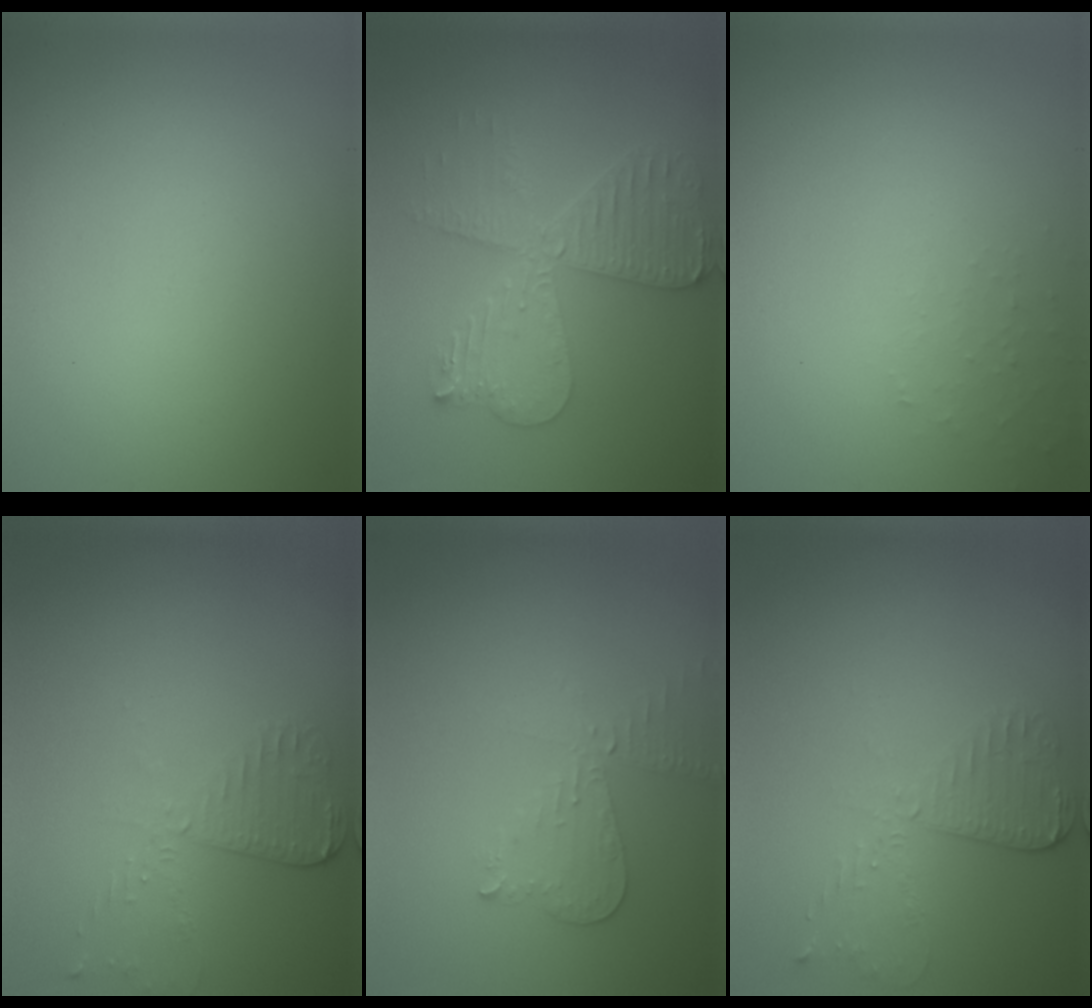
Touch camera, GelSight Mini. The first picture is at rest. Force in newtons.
{"total": 5.0, "press": 5.0, "slide": 0.6}
{"total": 1.1, "press": 1.0, "slide": 0.2}
{"total": 2.6, "press": 2.3, "slide": 1.1}
{"total": 2.4, "press": 2.3, "slide": 0.5}
{"total": 2.9, "press": 2.6, "slide": 1.3}